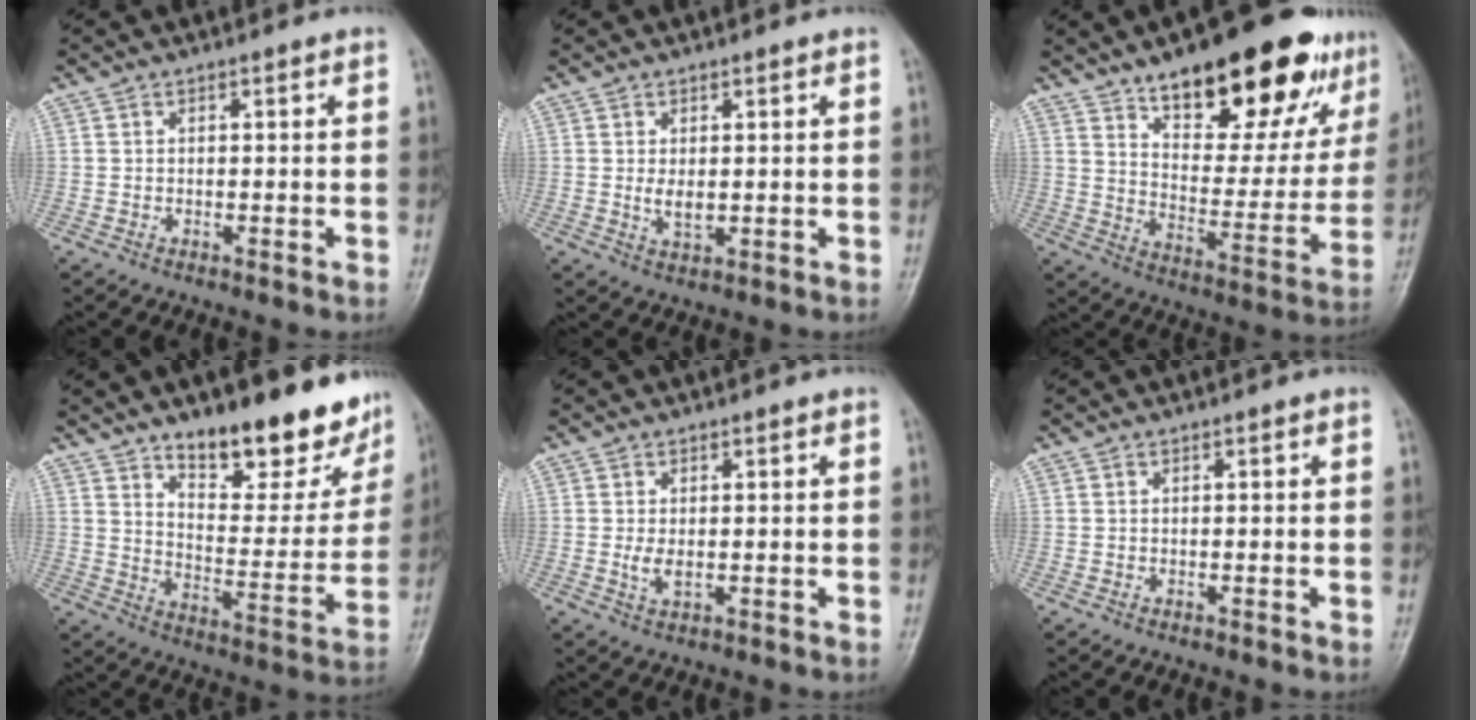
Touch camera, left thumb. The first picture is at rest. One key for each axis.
{"total": 2.9, "fx": 0.8, "fy": 1.5, "fz": 2.4, "tx": -0.038, "ty": -0.011, "tz": 0.018}
{"total": 25.0, "fx": 16.2, "fy": 9.7, "fz": 16.4, "tx": -0.182, "ty": -0.061, "tz": 0.240}
{"total": 18.9, "fx": 13.9, "fy": 7.2, "fz": 10.6, "tx": -0.093, "ty": -0.095, "tz": 0.207}
{"total": 2.5, "fx": 0.5, "fy": 1.3, "fz": 2.1, "tx": -0.038, "ty": -0.007, "tz": 0.013}
{"total": 0.0}